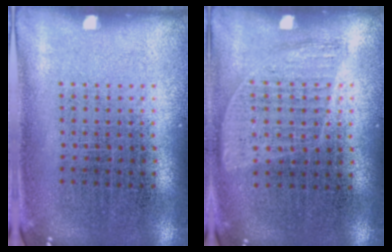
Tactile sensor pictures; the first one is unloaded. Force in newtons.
{"total": 0.9, "press": 0.8, "slide": 0.4}